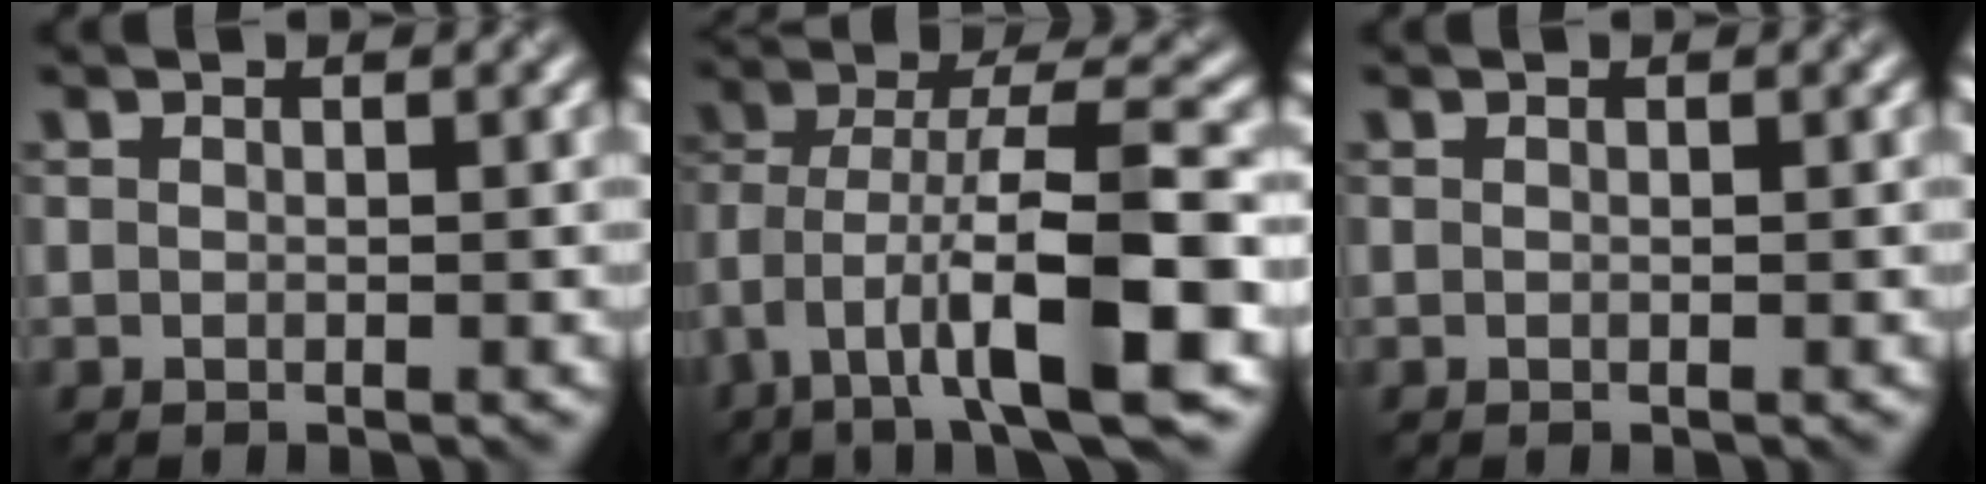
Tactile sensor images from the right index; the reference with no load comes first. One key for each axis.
{"total": 10.5, "fx": -3.8, "fy": 3.3, "fz": 9.2, "tx": -0.159, "ty": 0.015, "tz": -0.071}
{"total": 0.0}